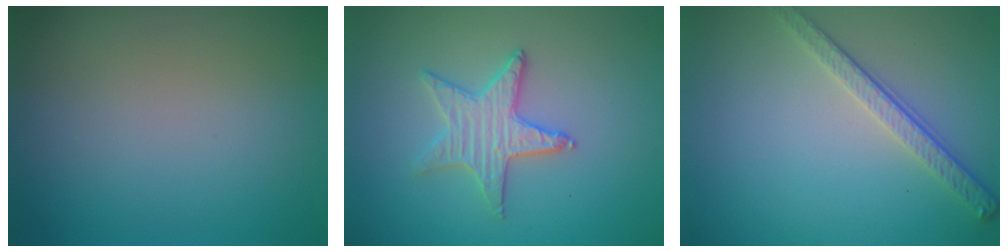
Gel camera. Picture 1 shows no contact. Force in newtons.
{"total": 2.4, "press": 2.4, "slide": 0.2}
{"total": 2.9, "press": 2.5, "slide": 1.5}